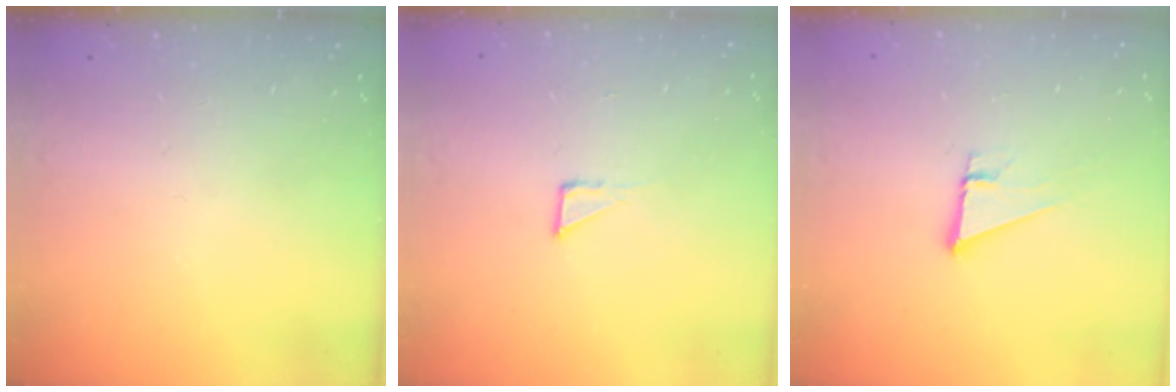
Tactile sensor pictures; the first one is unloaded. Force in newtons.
{"total": 2.7, "press": 2.7, "slide": 0.2}
{"total": 3.7, "press": 3.7, "slide": 0.2}